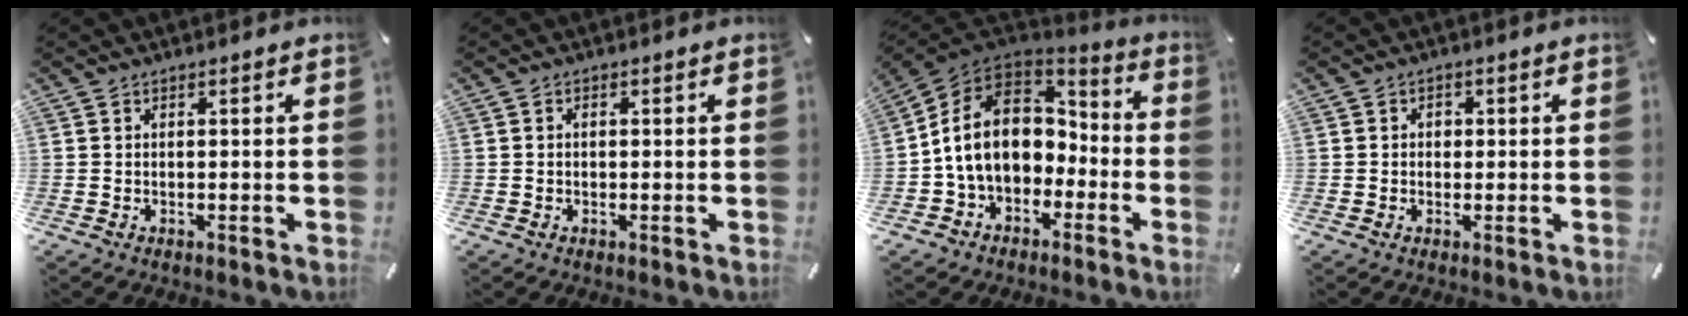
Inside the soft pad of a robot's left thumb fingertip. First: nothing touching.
{"total": 0.7, "force": [-0.1, 0.5, 0.5], "torque": [-0.009, 0.001, -0.003]}
{"total": 15.1, "force": [-0.7, 12.2, 8.9], "torque": [-0.180, 0.015, -0.010]}
{"total": 1.8, "force": [-0.1, 1.6, 0.9], "torque": [-0.011, 0.003, -0.008]}